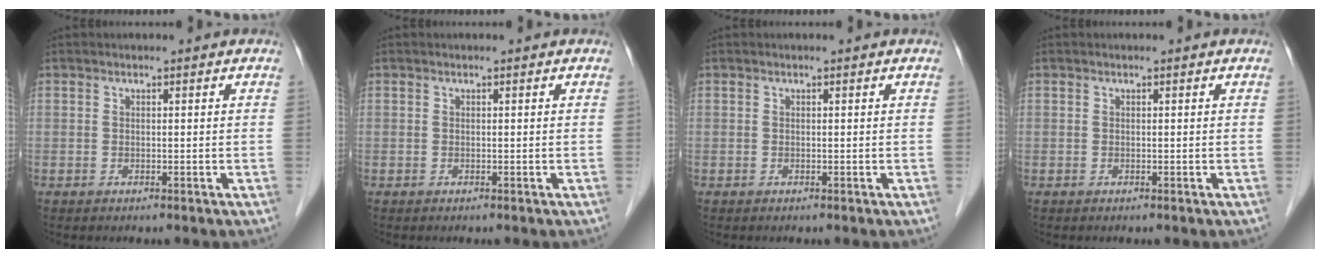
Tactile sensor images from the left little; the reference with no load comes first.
{"total": 0.0}
{"total": 0.0}
{"total": 0.0}